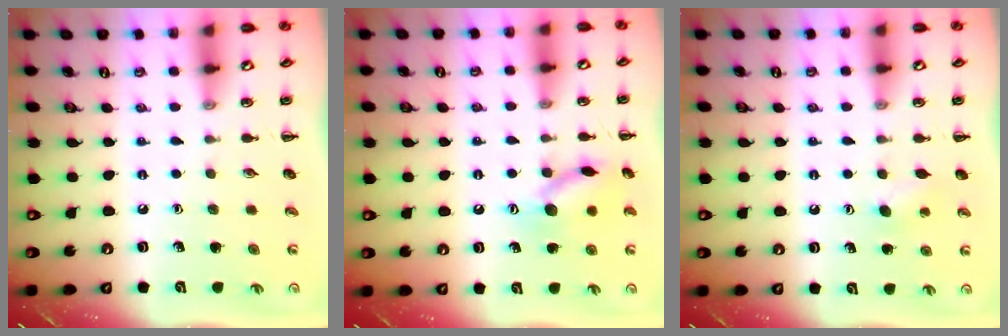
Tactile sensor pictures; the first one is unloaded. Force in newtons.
{"total": 12.4, "press": 12.3, "slide": 0.9}
{"total": 4.7, "press": 4.6, "slide": 1.1}